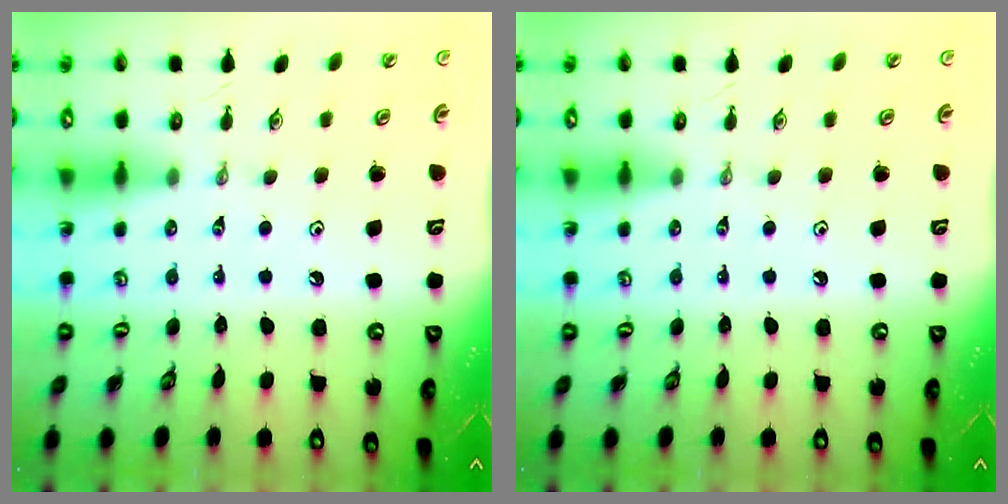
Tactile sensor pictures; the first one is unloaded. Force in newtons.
{"total": 0.0}